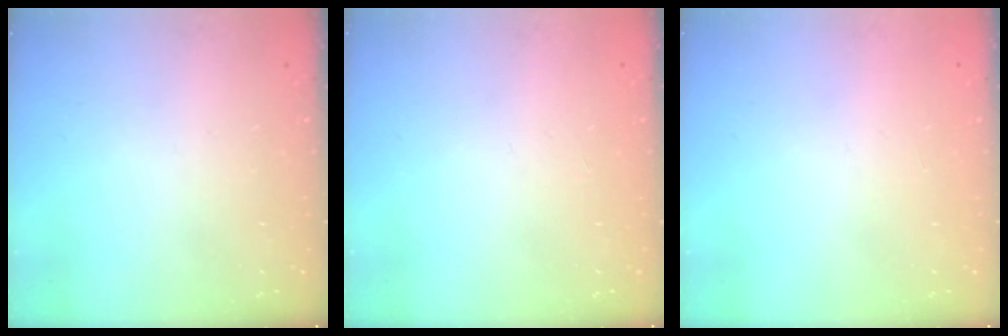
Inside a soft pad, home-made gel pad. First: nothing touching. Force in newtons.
{"total": 0.0}
{"total": 0.0}